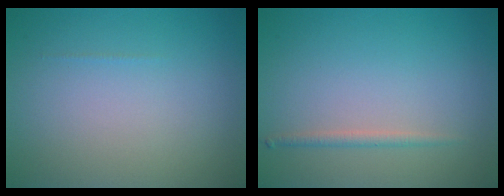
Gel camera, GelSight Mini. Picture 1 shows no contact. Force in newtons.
{"total": 1.1, "press": 1.1, "slide": 0.0}